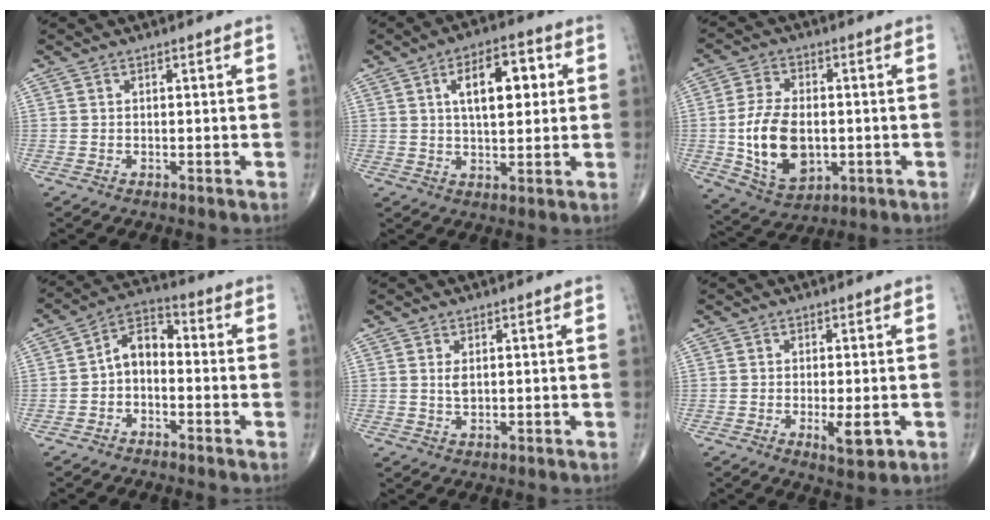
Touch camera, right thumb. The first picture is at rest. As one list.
[{"total": 11.2, "force": [2.9, 5.3, 9.5], "torque": [-0.124, 0.004, 0.042]}, {"total": 13.7, "force": [-1.4, 8.4, 10.7], "torque": [-0.186, -0.003, -0.011]}, {"total": 6.8, "force": [-1.4, 4.3, 5.1], "torque": [-0.076, 0.036, -0.041]}, {"total": 2.1, "force": [0.5, 1.0, 1.8], "torque": [-0.033, -0.005, 0.012]}, {"total": 4.7, "force": [-1.4, 1.5, 4.2], "torque": [-0.062, -0.008, -0.018]}]